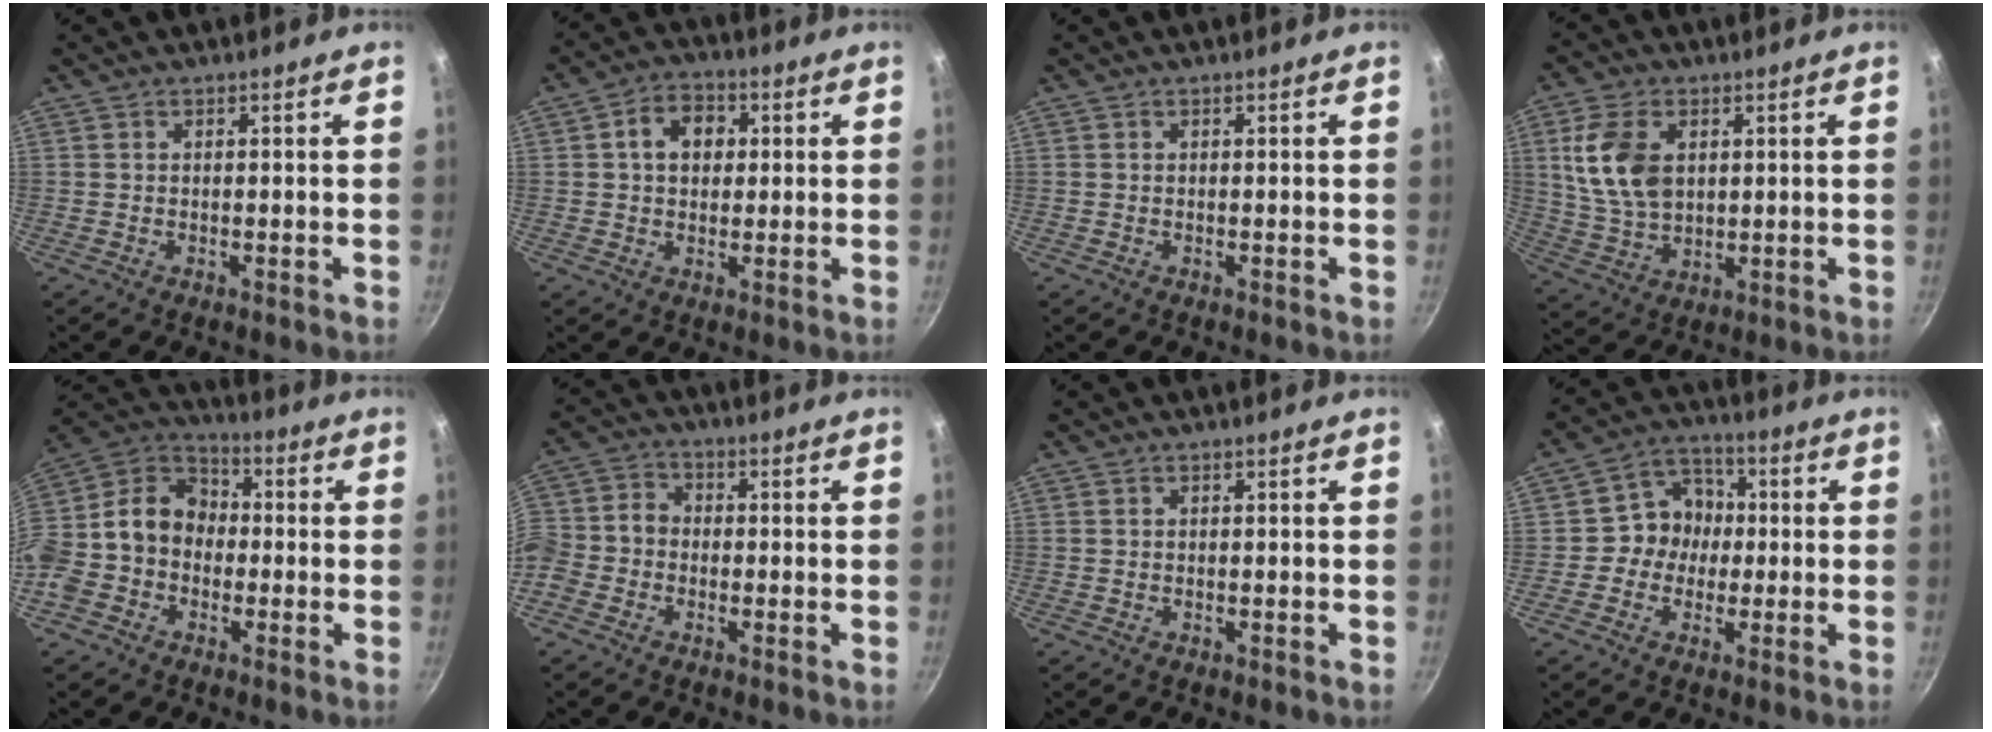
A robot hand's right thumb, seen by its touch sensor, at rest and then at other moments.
{"total": 7.4, "force": [1.5, 5.7, 4.5], "torque": [-0.047, 0.010, 0.014]}
{"total": 0.0}
{"total": 11.9, "force": [2.8, 7.8, 8.6], "torque": [-0.152, -0.014, 0.062]}
{"total": 16.4, "force": [-2.3, 13.5, 8.9], "torque": [-0.138, 0.059, -0.060]}
{"total": 9.0, "force": [-2.7, 7.4, 4.4], "torque": [-0.084, 0.036, -0.071]}
{"total": 0.0}
{"total": 8.0, "force": [-0.5, 7.4, 3.2], "torque": [-0.007, 0.021, -0.024]}